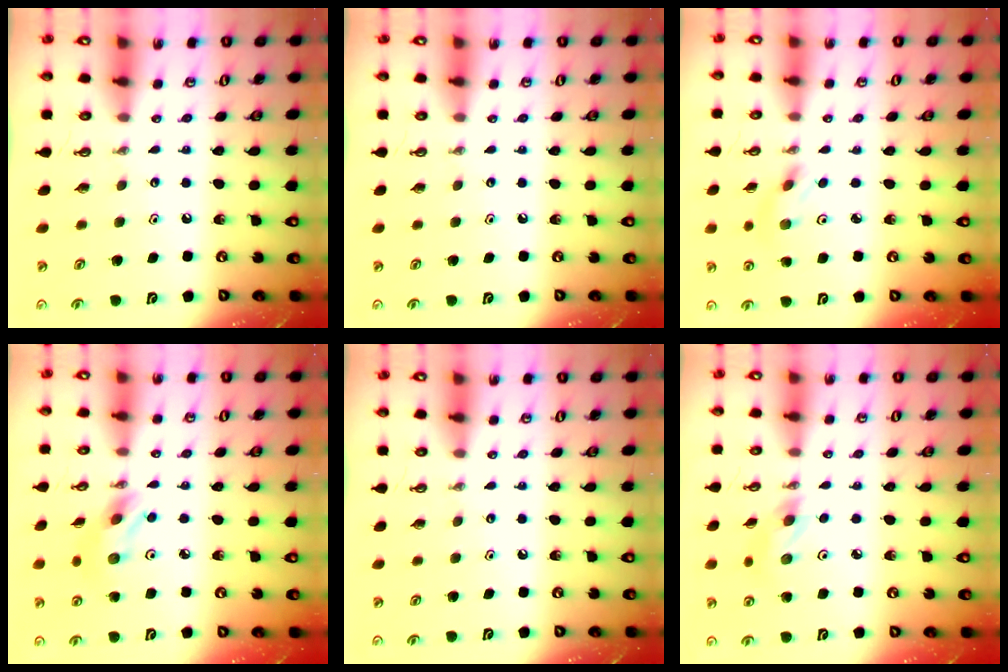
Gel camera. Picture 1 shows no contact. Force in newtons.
{"total": 0.0}
{"total": 2.9, "press": 2.8, "slide": 0.8}
{"total": 7.8, "press": 7.8, "slide": 0.3}
{"total": 0.0}
{"total": 5.4, "press": 5.0, "slide": 2.0}